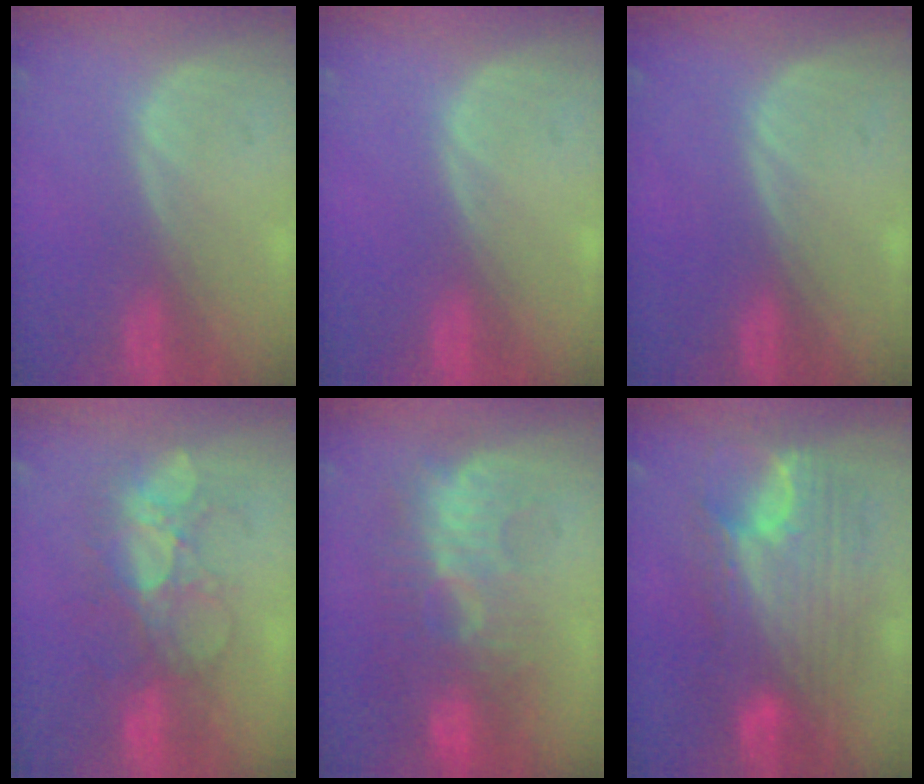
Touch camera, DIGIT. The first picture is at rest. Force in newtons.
{"total": 0.0}
{"total": 0.0}
{"total": 6.8, "press": 6.6, "slide": 1.6}
{"total": 10.1, "press": 9.3, "slide": 4.0}
{"total": 11.6, "press": 11.6, "slide": 1.0}